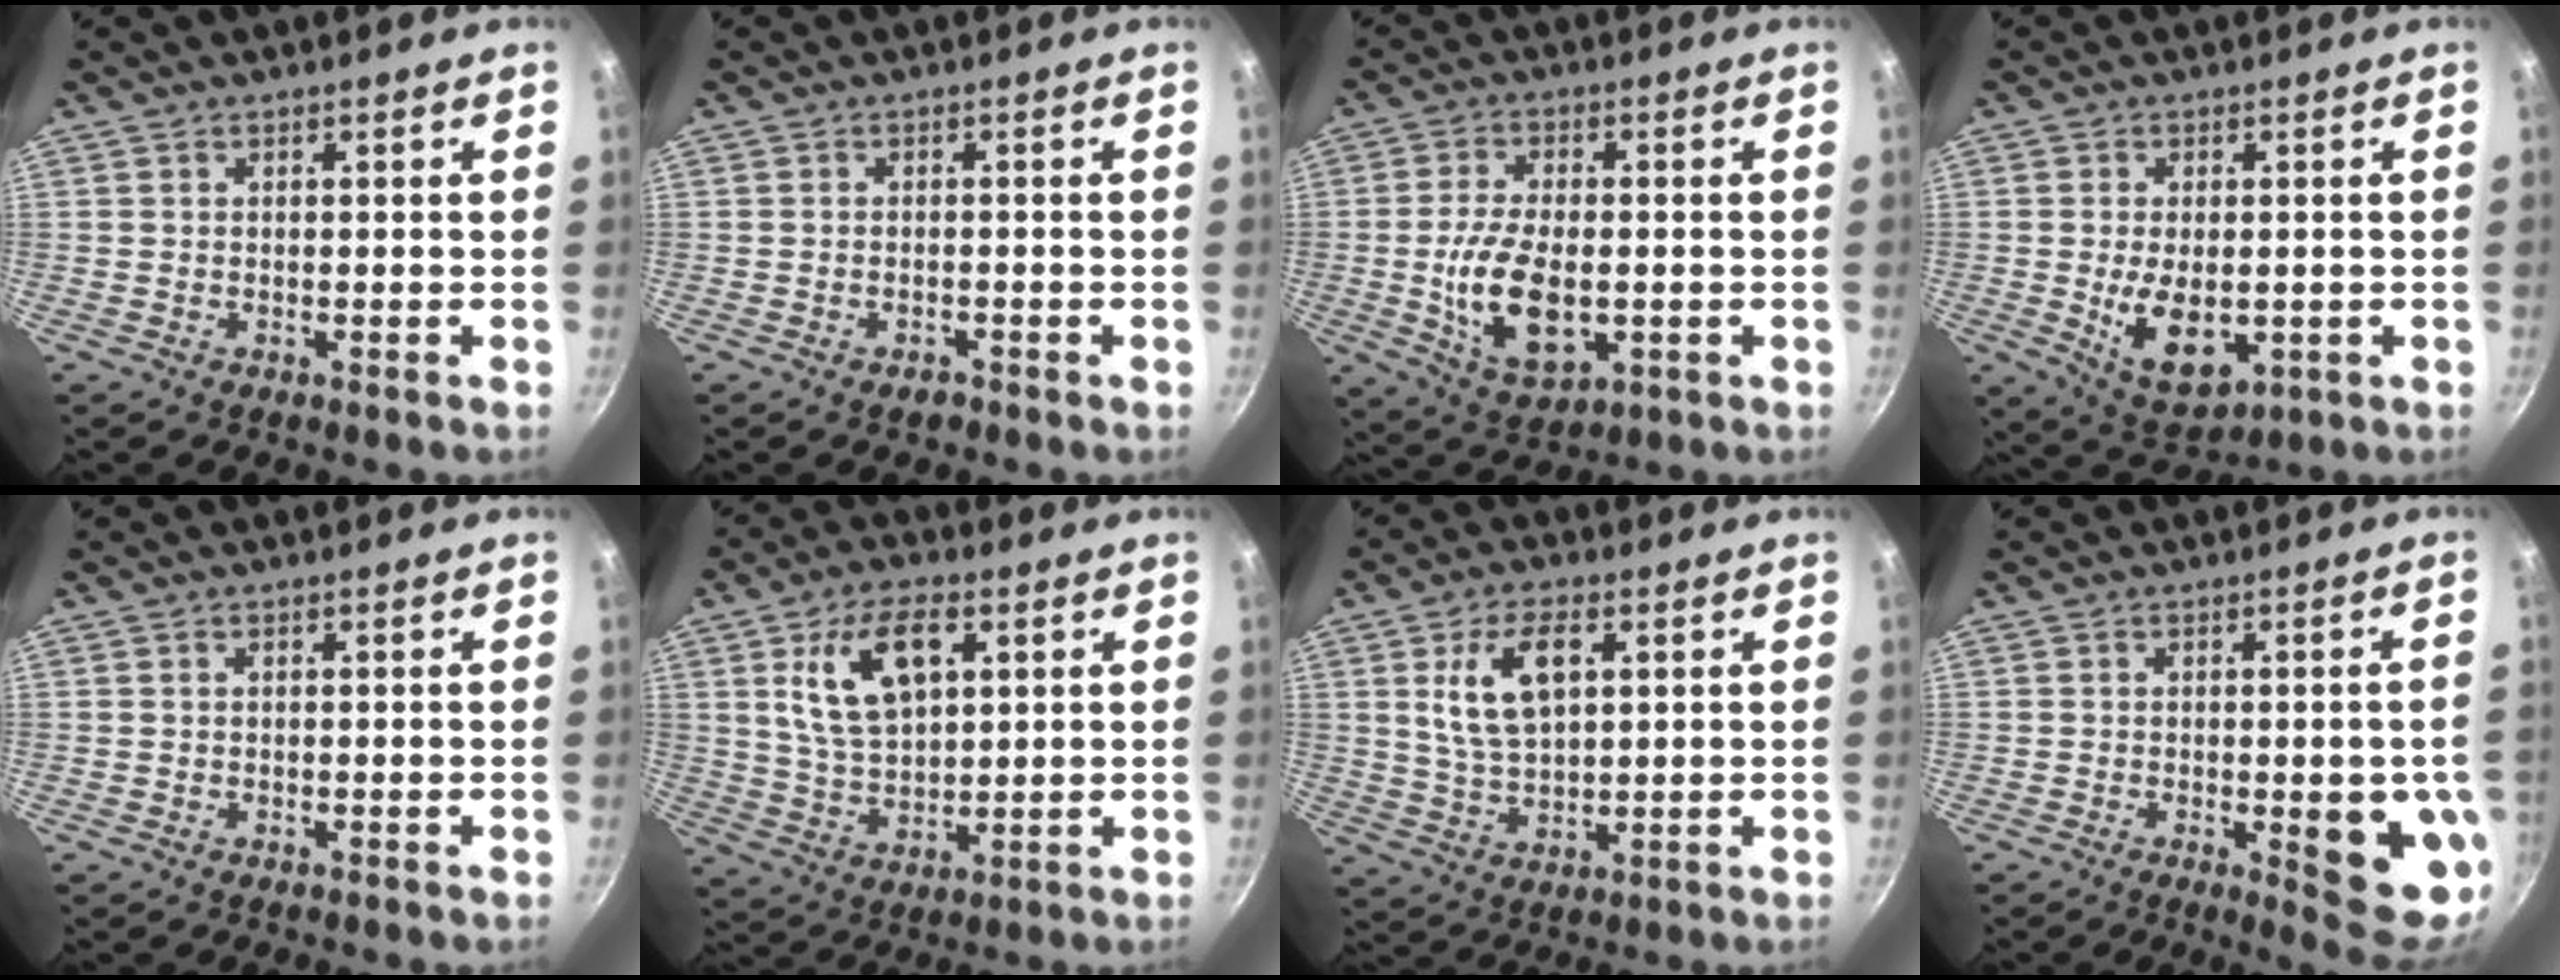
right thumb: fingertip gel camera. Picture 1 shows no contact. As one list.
[{"total": 1.2, "force": [-0.9, 0.6, 0.5], "torque": [-0.011, 0.004, -0.014]}, {"total": 12.6, "force": [-1.7, 6.7, 10.6], "torque": [-0.190, -0.007, -0.020]}, {"total": 9.8, "force": [-1.5, 5.5, 8.0], "torque": [-0.119, -0.014, -0.008]}, {"total": 0.0}, {"total": 12.8, "force": [4.5, 6.8, 9.9], "torque": [-0.167, -0.009, 0.090]}, {"total": 10.3, "force": [3.2, 5.4, 8.2], "torque": [-0.147, -0.005, 0.065]}, {"total": 12.9, "force": [-2.7, 4.0, 12.0], "torque": [-0.127, -0.013, -0.019]}]